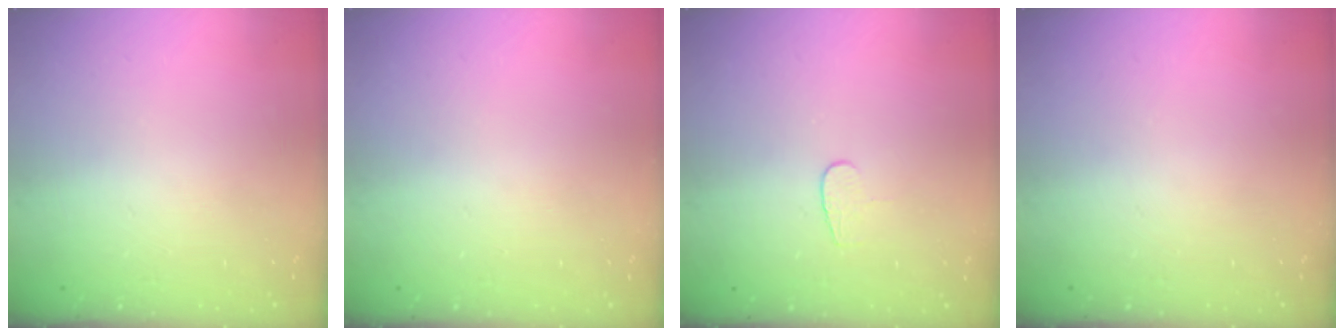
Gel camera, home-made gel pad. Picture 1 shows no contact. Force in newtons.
{"total": 0.5, "press": 0.5, "slide": 0.1}
{"total": 3.7, "press": 3.7, "slide": 0.3}
{"total": 0.0}